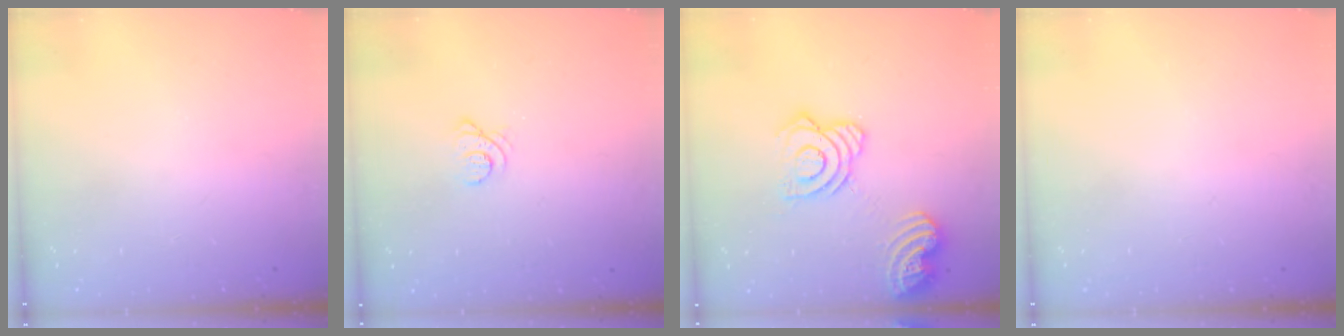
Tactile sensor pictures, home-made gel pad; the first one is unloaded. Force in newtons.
{"total": 3.3, "press": 3.2, "slide": 0.5}
{"total": 17.0, "press": 16.9, "slide": 2.1}
{"total": 0.0}